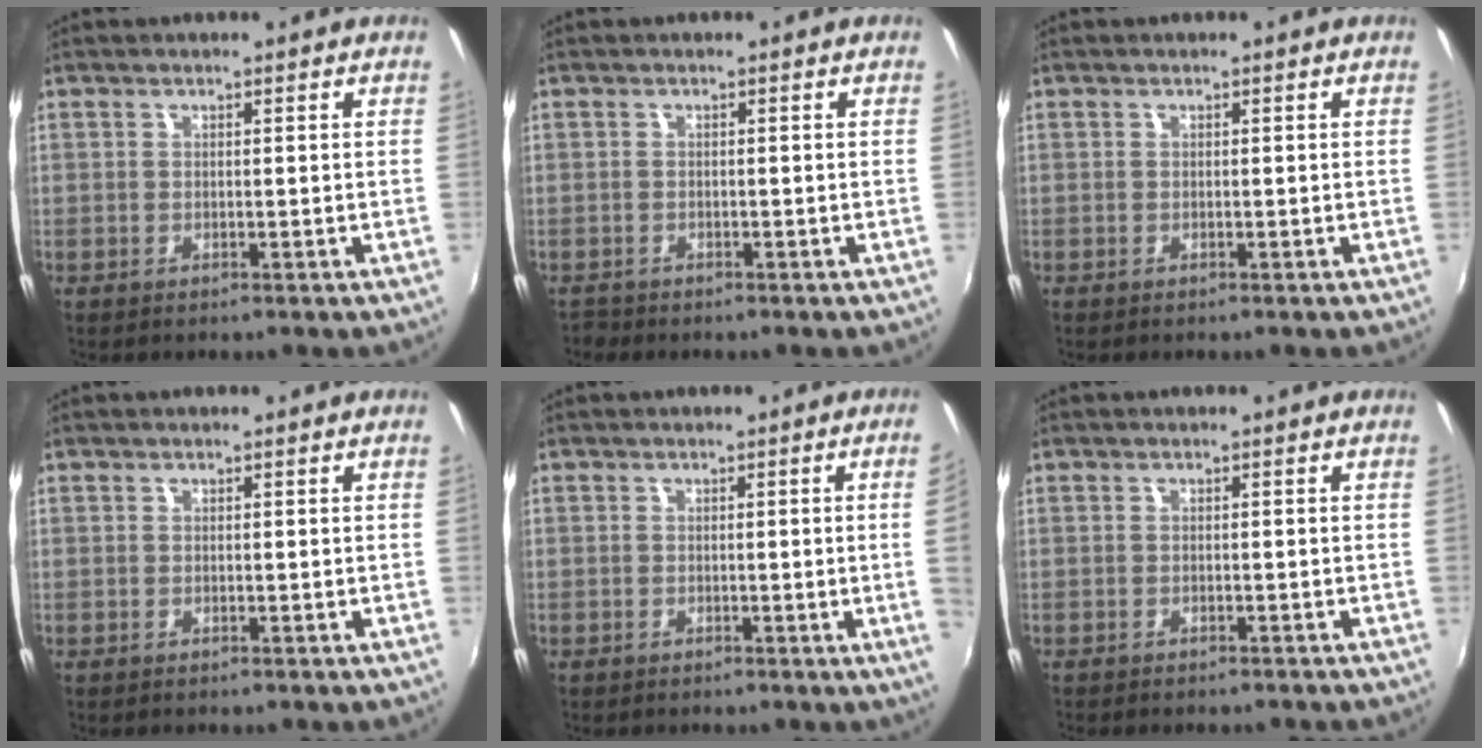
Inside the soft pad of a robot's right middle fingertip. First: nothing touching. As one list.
[{"total": 1.3, "force": [-1.2, 0.5, -0.1], "torque": [-0.003, -0.003, -0.023]}, {"total": 0.0}, {"total": 0.0}, {"total": 2.8, "force": [-0.1, -1.4, 2.4], "torque": [-0.043, -0.010, 0.004]}, {"total": 2.5, "force": [-2.2, 0.7, 0.8], "torque": [-0.024, -0.013, -0.034]}]